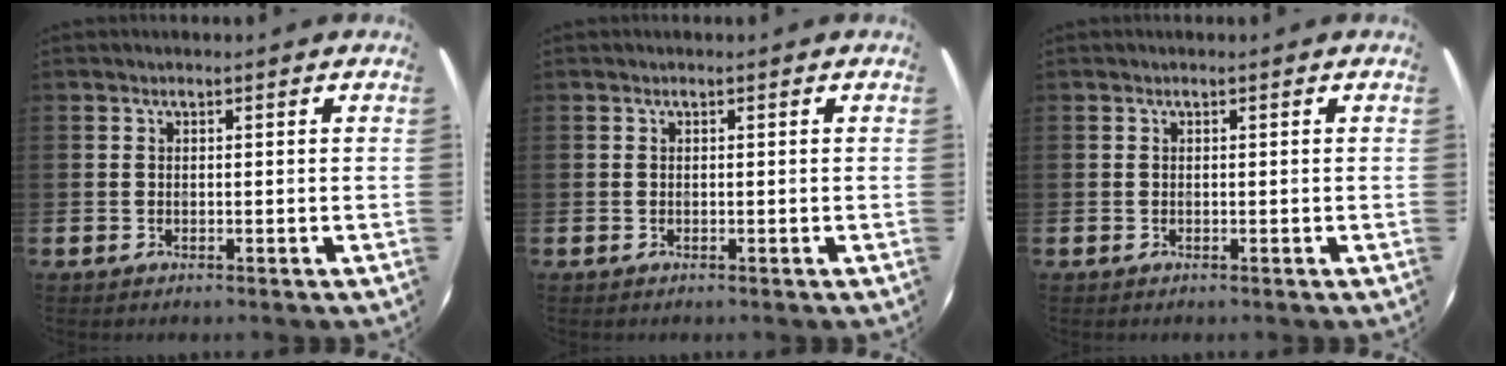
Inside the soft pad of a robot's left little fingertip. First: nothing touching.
{"total": 0.0}
{"total": 0.0}